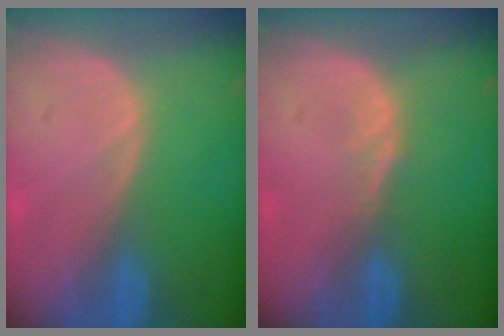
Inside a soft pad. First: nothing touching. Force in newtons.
{"total": 1.1, "press": 1.1, "slide": 0.1}